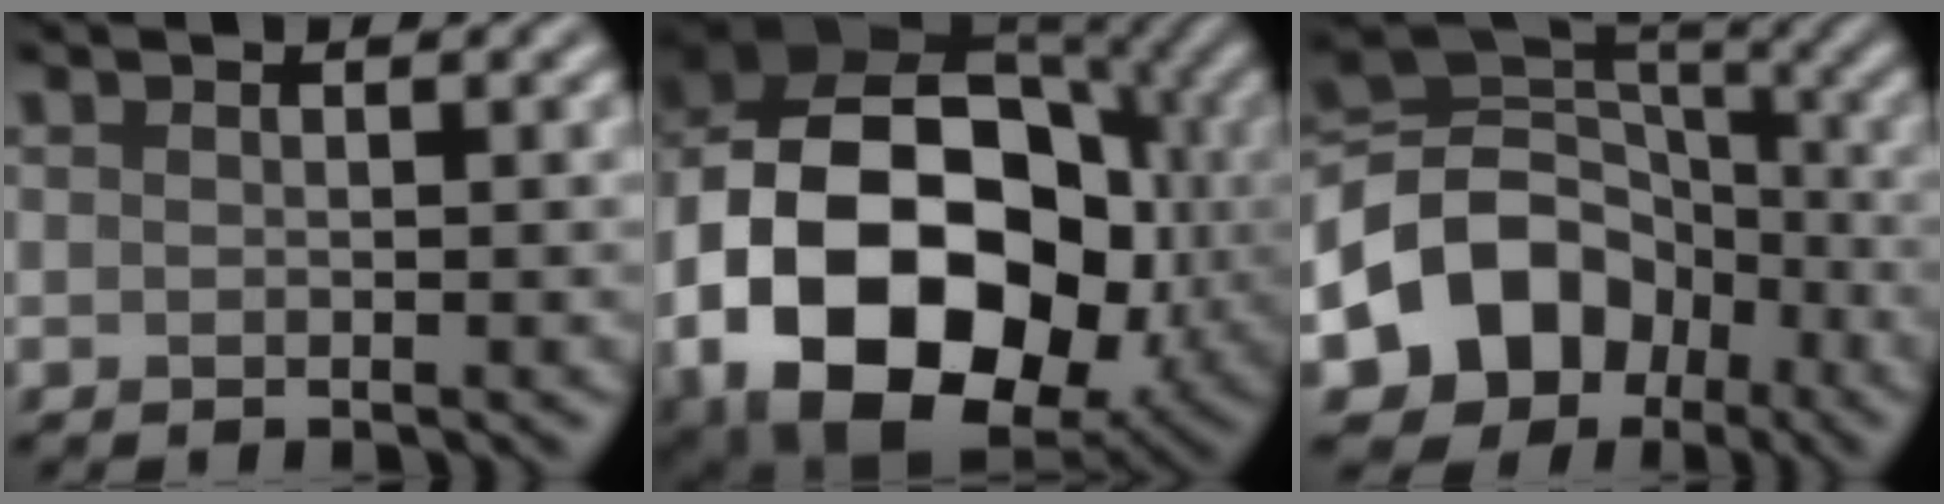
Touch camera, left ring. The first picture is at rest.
{"total": 20.8, "force": [-3.8, 15.1, 13.8], "torque": [-0.279, -0.012, -0.060]}
{"total": 9.5, "force": [-3.9, 7.5, 4.4], "torque": [-0.062, 0.004, -0.079]}